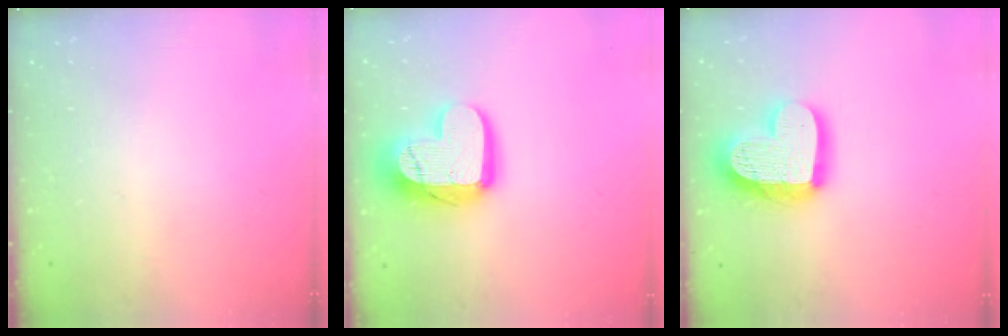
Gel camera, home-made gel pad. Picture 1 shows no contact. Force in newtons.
{"total": 16.1, "press": 16.1, "slide": 0.9}
{"total": 17.9, "press": 17.8, "slide": 1.7}